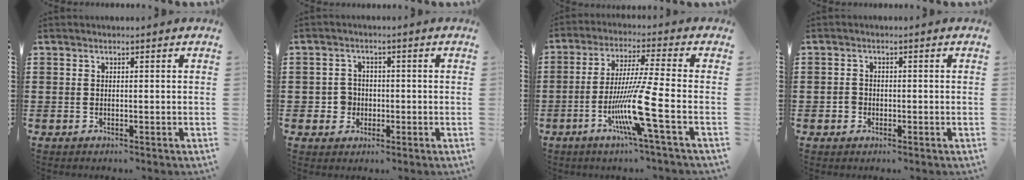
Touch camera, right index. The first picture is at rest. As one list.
[{"total": 3.1, "force": [-0.8, 2.8, 1.0], "torque": [-0.029, 0.004, -0.018]}, {"total": 11.2, "force": [-4.2, -0.5, 10.4], "torque": [-0.214, -0.020, -0.088]}, {"total": 1.5, "force": [-0.6, 1.2, 0.5], "torque": [-0.012, 0.002, -0.014]}]